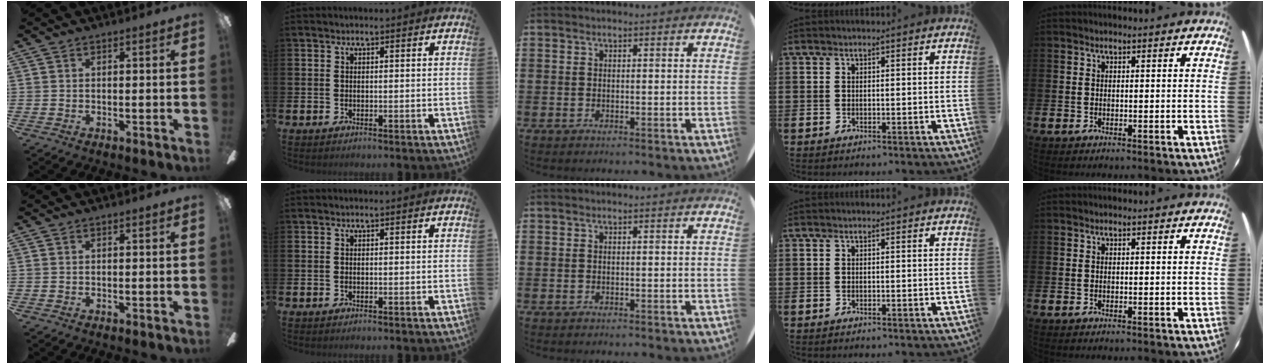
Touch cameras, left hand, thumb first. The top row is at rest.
{}